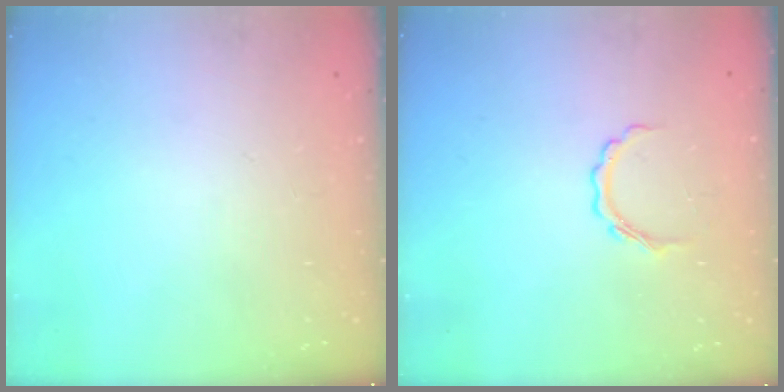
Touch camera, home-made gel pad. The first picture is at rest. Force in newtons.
{"total": 4.3, "press": 4.3, "slide": 0.6}